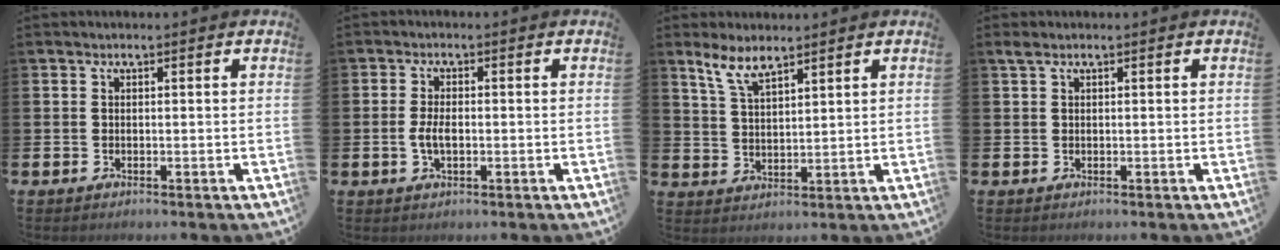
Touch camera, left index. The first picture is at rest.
{"total": 2.8, "force": [-0.3, 1.3, 2.5], "torque": [-0.038, -0.001, -0.009]}
{"total": 5.2, "force": [4.5, 1.1, 2.4], "torque": [-0.066, -0.012, 0.081]}
{"total": 0.9, "force": [0.6, 0.2, 0.6], "torque": [-0.020, 0.007, 0.010]}